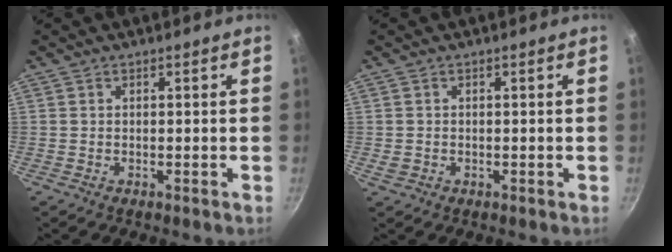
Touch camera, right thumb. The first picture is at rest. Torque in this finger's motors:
{"motor_torque": [0.19, -0.05, -0.06, -0.39, -0.02]}